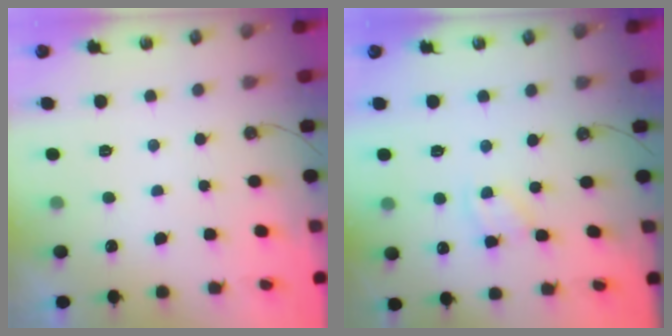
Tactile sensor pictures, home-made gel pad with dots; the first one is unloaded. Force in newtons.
{"total": 2.1, "press": 2.1, "slide": 0.3}